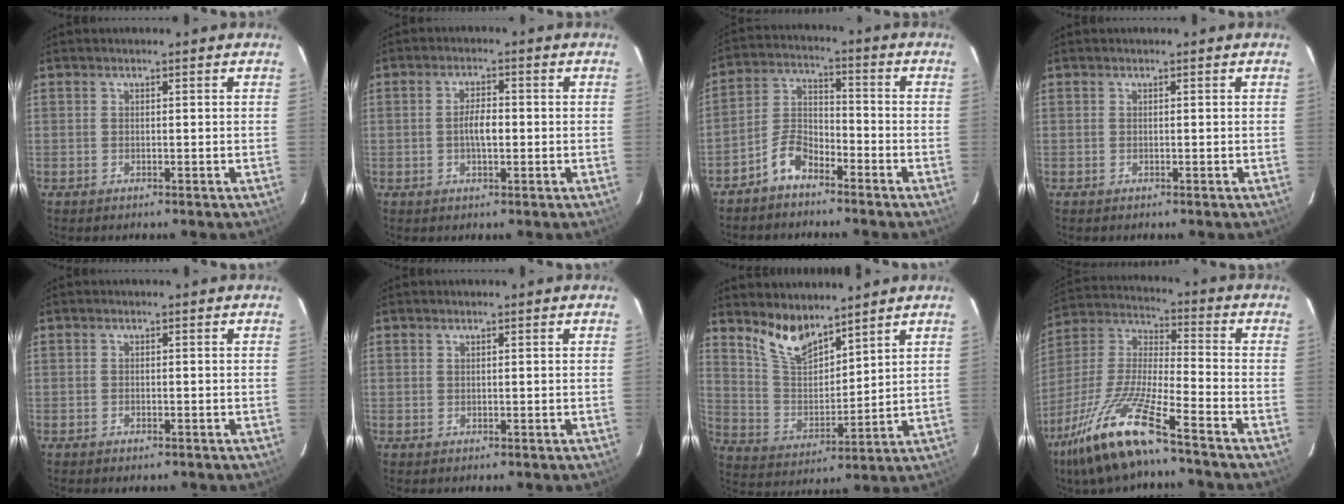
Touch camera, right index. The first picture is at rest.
{"total": 3.7, "force": [-0.5, 1.5, 3.4], "torque": [-0.063, 0.004, -0.007]}
{"total": 6.6, "force": [-4.9, 3.0, 3.3], "torque": [-0.079, 0.019, -0.099]}
{"total": 0.0}
{"total": 0.9, "force": [-0.7, 0.6, 0.3], "torque": [-0.006, -0.001, -0.012]}
{"total": 0.0}
{"total": 9.7, "force": [7.8, 3.5, 4.5], "torque": [-0.090, -0.001, 0.159]}
{"total": 16.6, "force": [-11.3, 1.8, 12.1], "torque": [-0.260, -0.018, -0.225]}